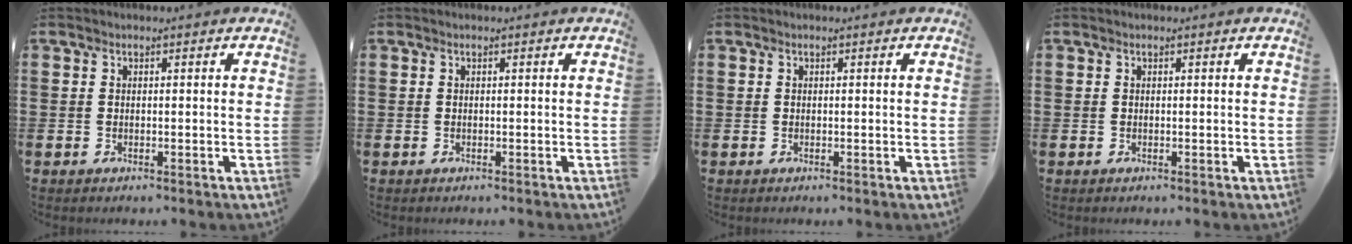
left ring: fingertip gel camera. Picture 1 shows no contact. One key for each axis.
{"total": 0.0}
{"total": 0.0}
{"total": 0.0}